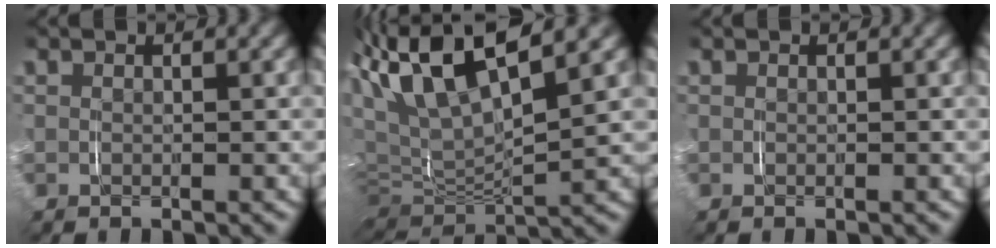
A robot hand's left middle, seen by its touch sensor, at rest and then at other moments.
{"total": 11.4, "force": [4.5, 6.3, 8.4], "torque": [-0.188, 0.006, 0.070]}
{"total": 0.0}